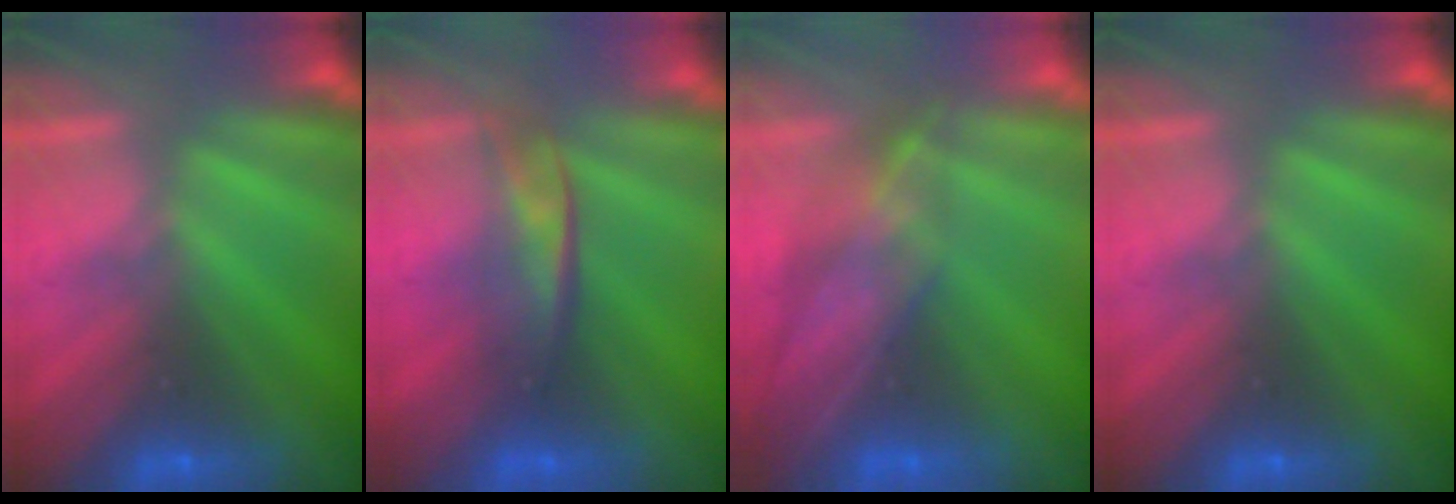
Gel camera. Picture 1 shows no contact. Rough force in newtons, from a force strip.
{"total": 2.2}
{"total": 4.1}
{"total": 0.0}